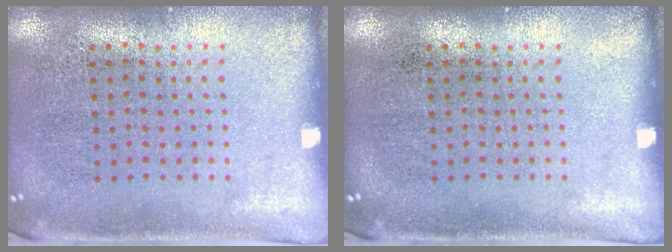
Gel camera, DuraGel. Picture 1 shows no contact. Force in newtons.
{"total": 0.0}